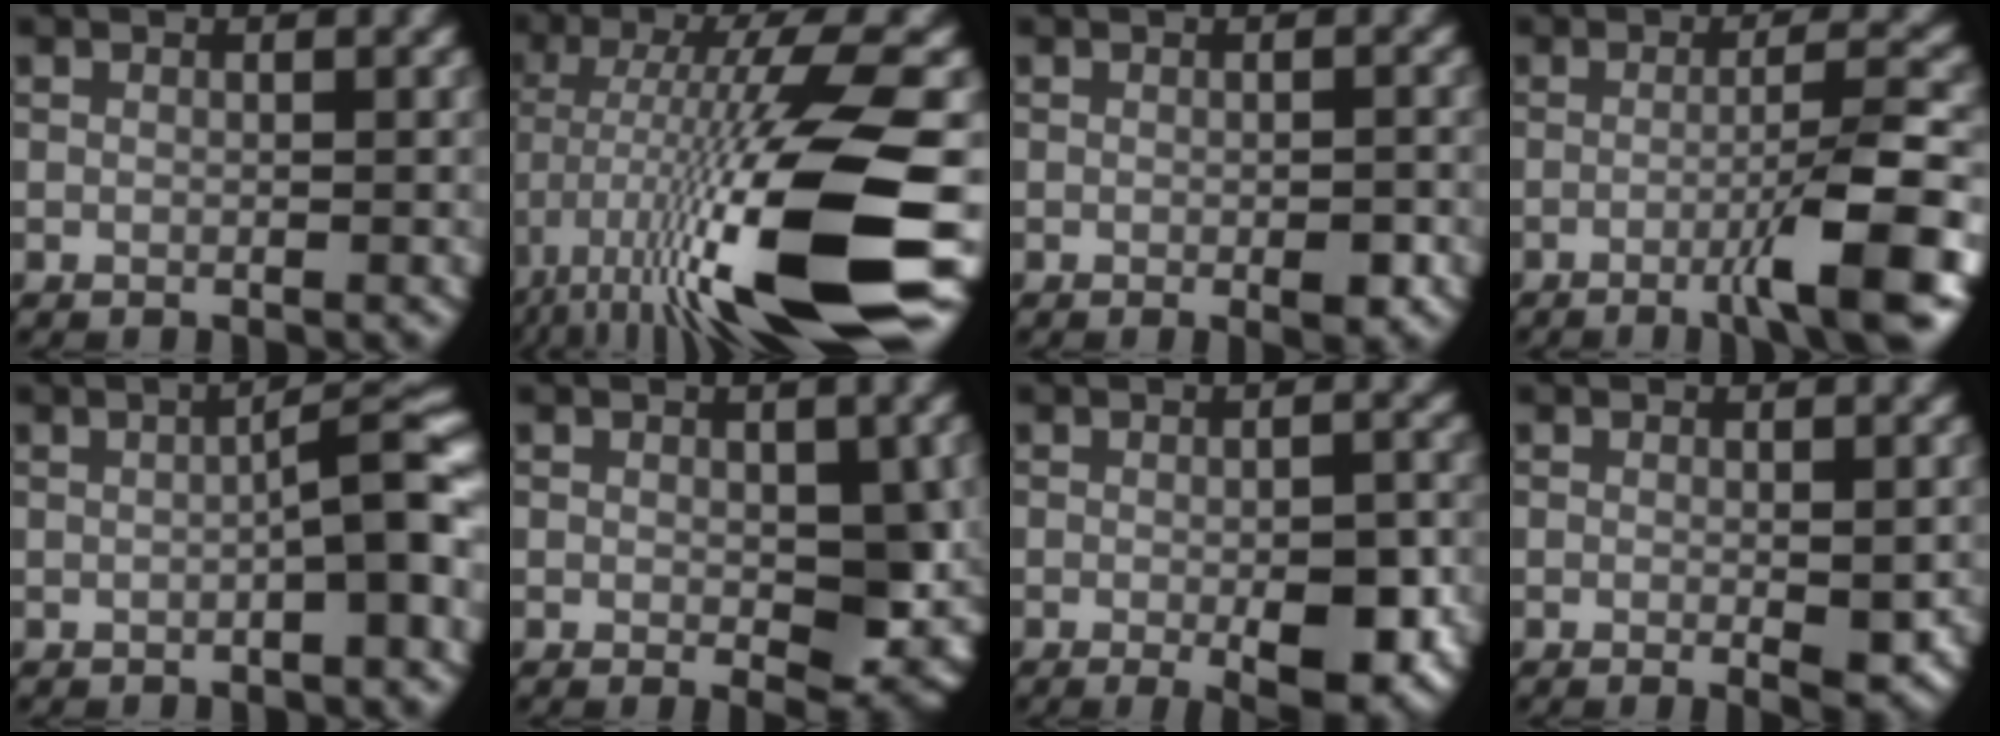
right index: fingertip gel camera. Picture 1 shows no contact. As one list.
[{"total": 16.0, "force": [-5.6, 2.3, 14.8], "torque": [-0.262, 0.000, -0.087]}, {"total": 1.7, "force": [-0.6, 0.4, 1.6], "torque": [-0.021, -0.001, -0.008]}, {"total": 6.7, "force": [-2.5, 0.7, 6.1], "torque": [-0.087, 0.010, -0.049]}, {"total": 3.9, "force": [-1.0, 0.4, 3.8], "torque": [-0.055, 0.022, -0.018]}, {"total": 5.8, "force": [-0.3, 3.2, 4.8], "torque": [-0.064, -0.010, 0.004]}, {"total": 5.8, "force": [-1.6, 1.7, 5.3], "torque": [-0.076, -0.005, -0.021]}, {"total": 2.1, "force": [-0.3, 0.3, 2.1], "torque": [-0.029, -0.004, -0.003]}]